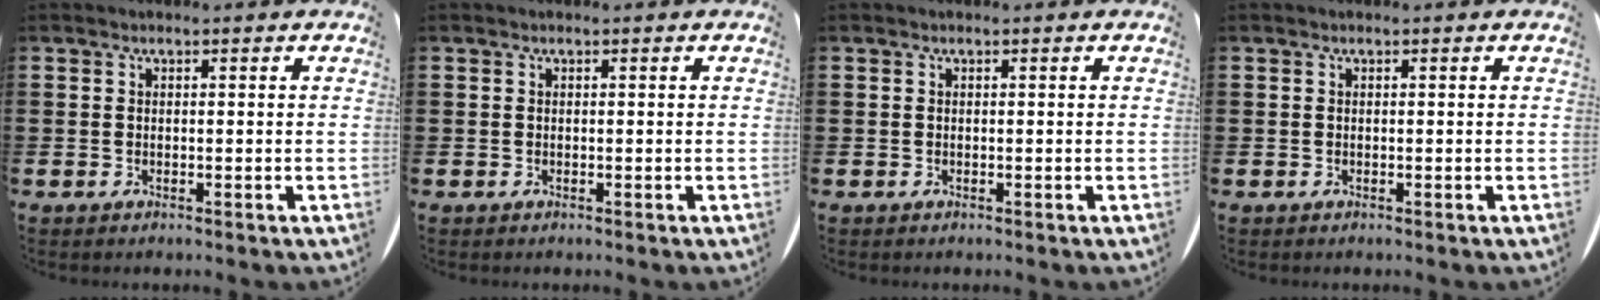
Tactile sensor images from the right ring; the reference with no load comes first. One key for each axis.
{"total": 0.0}
{"total": 0.0}
{"total": 0.0}